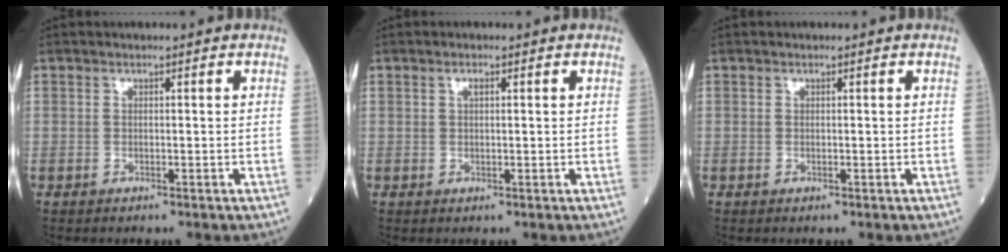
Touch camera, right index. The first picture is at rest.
{"total": 0.9, "force": [0.4, 0.3, 0.8], "torque": [-0.016, 0.001, 0.005]}
{"total": 0.0}